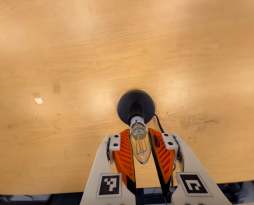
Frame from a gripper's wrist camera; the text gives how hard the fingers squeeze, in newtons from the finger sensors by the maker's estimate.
{"total": 12.3, "left": 11.5, "right": 13.1}